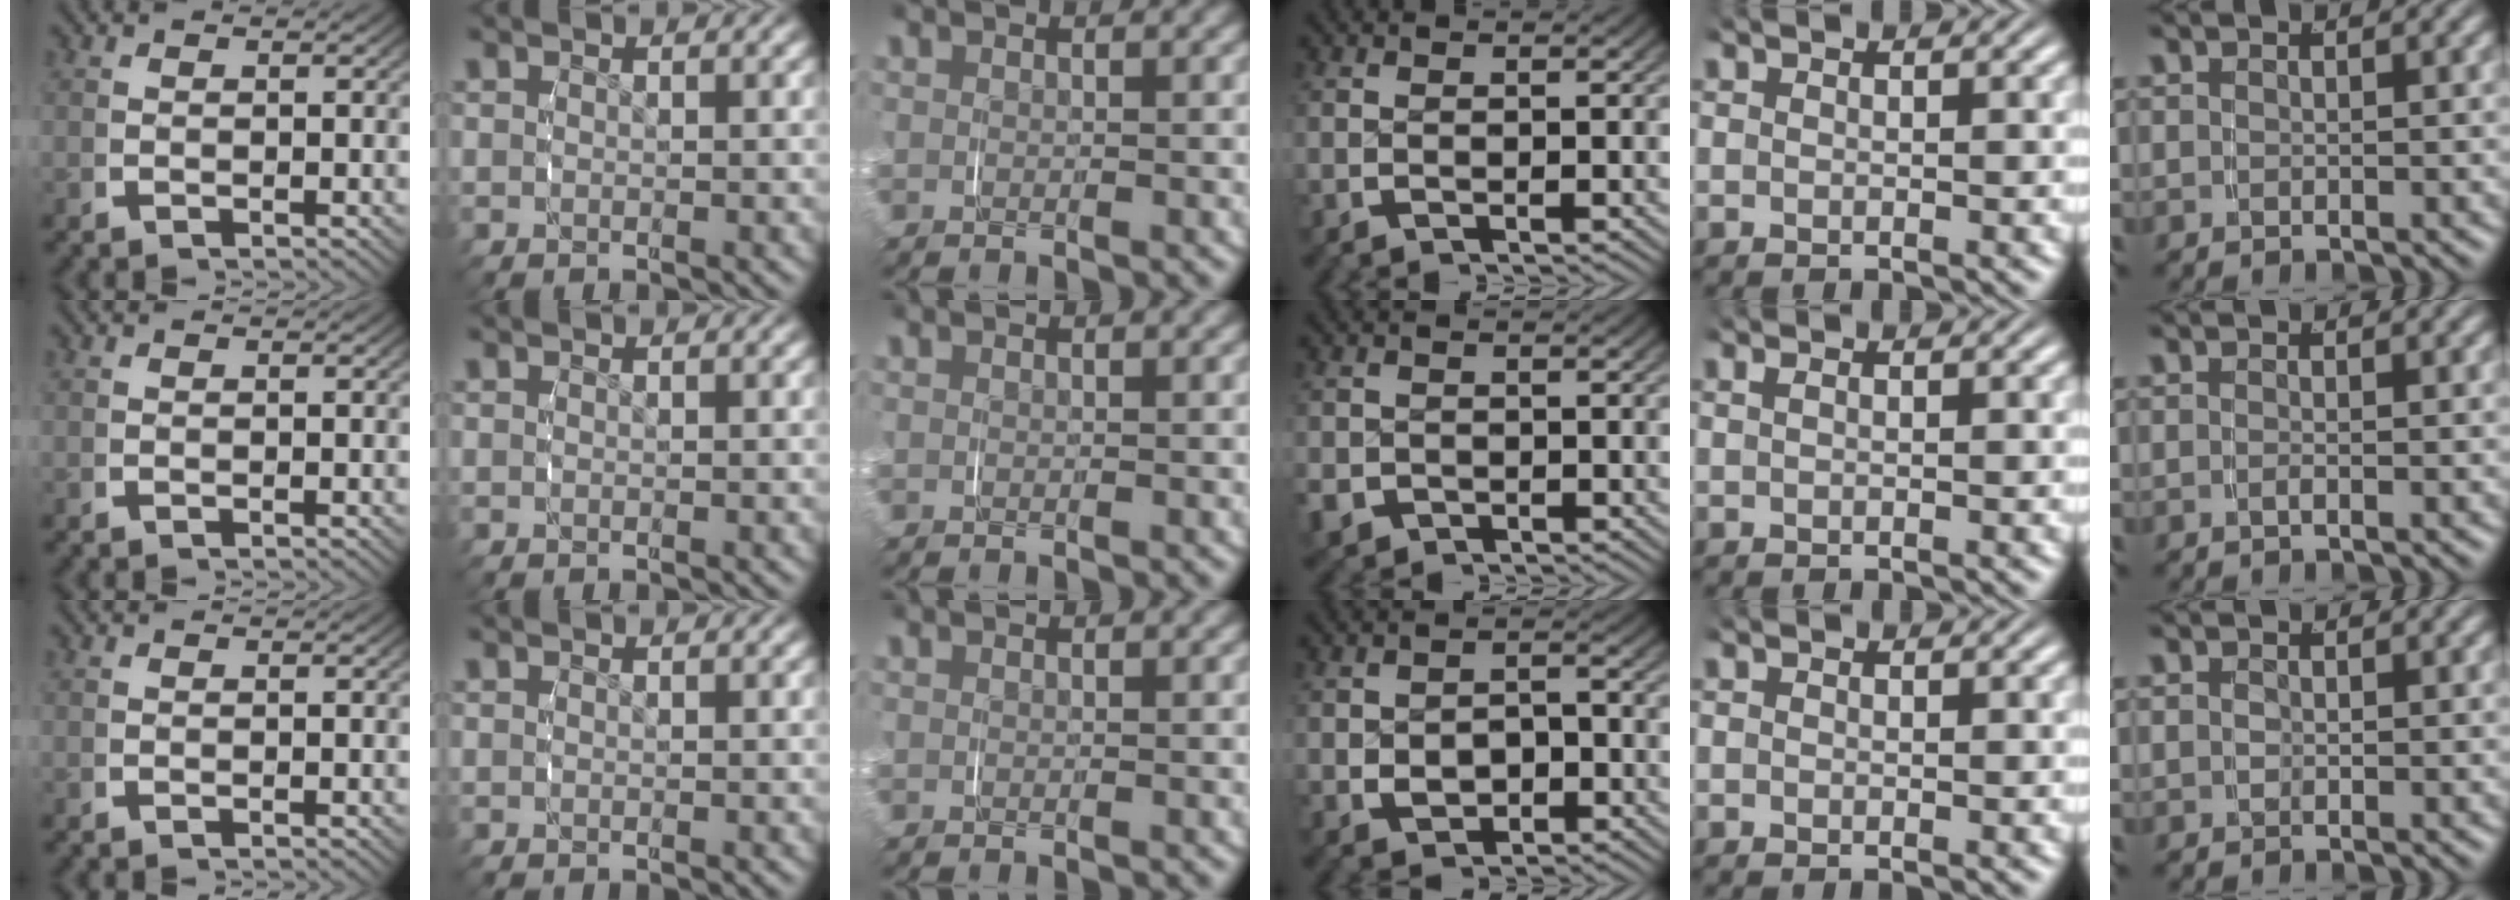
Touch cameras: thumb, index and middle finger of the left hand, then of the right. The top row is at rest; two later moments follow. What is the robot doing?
{"motion": "grasp_and_lifting", "object": "paper"}